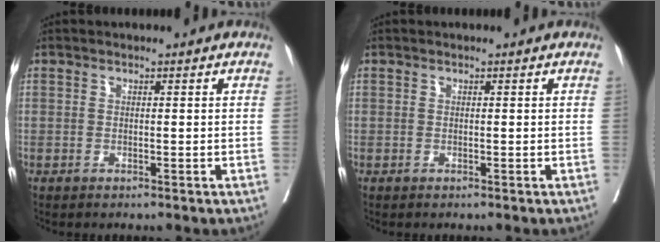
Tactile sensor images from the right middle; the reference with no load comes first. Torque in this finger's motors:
{"motor_torque": [0.00, 0.00, 0.00, 0.00]}